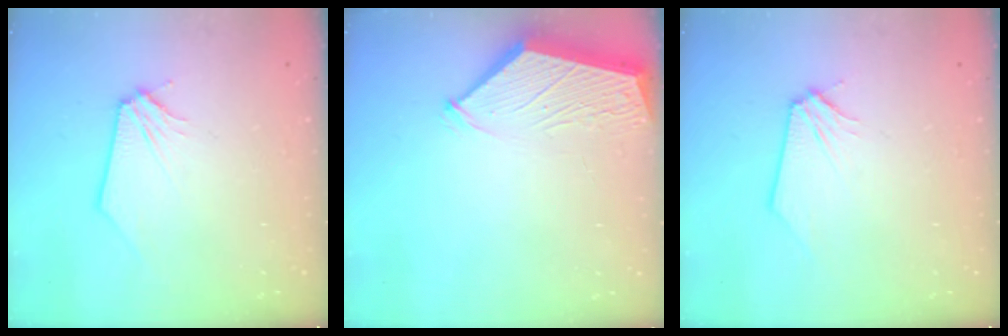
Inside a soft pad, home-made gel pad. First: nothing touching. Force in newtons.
{"total": 2.9, "press": 2.9, "slide": 0.4}
{"total": 0.0}